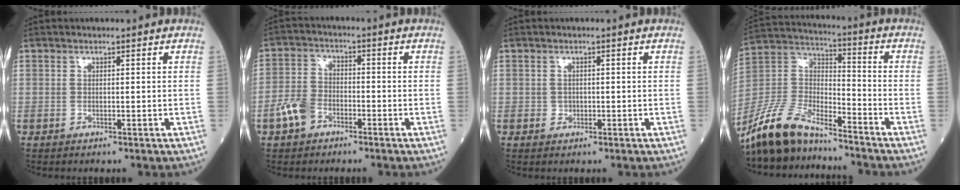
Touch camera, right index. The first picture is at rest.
{"total": 5.4, "force": [-3.1, 3.4, 2.8], "torque": [-0.070, 0.011, -0.063]}
{"total": 0.9, "force": [-0.2, 0.9, 0.2], "torque": [-0.001, 0.004, -0.003]}
{"total": 13.0, "force": [-11.4, 3.6, 5.0], "torque": [-0.113, 0.014, -0.224]}